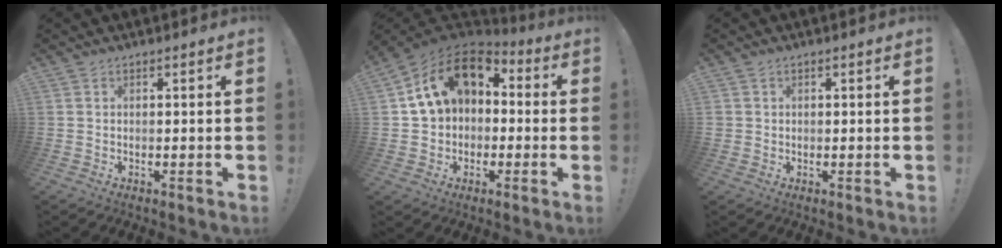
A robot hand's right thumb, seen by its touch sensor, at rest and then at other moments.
{"total": 15.7, "force": [5.1, 11.1, 9.7], "torque": [-0.161, 0.000, 0.092]}
{"total": 1.2, "force": [0.2, 1.1, 0.2], "torque": [0.002, -0.001, 0.003]}